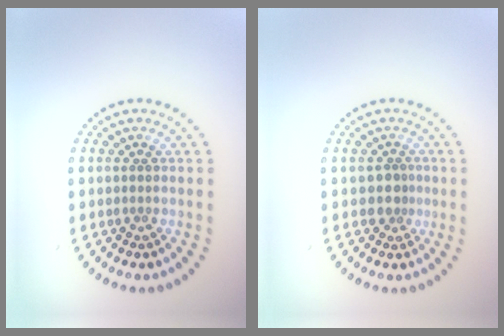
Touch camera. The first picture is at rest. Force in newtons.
{"total": 1.7, "press": 1.3, "slide": 1.2}